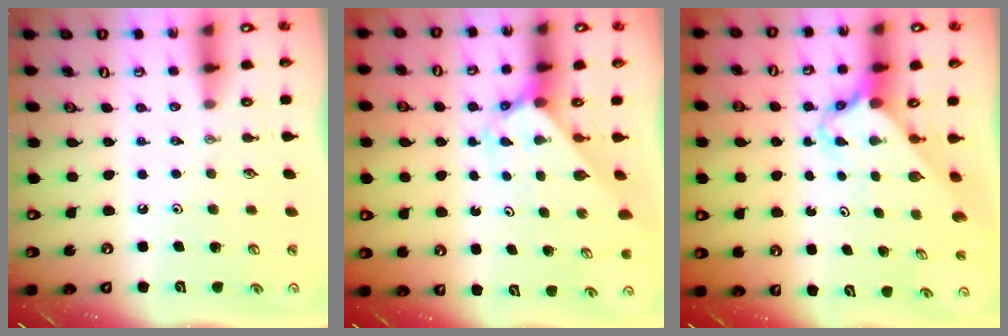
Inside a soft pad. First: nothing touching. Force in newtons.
{"total": 2.3, "press": 2.3, "slide": 0.2}
{"total": 2.8, "press": 2.8, "slide": 0.2}